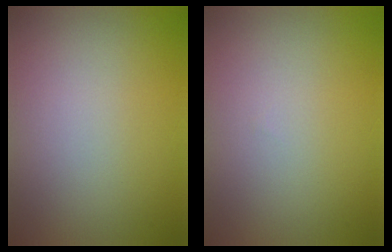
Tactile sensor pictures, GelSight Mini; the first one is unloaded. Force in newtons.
{"total": 0.0}